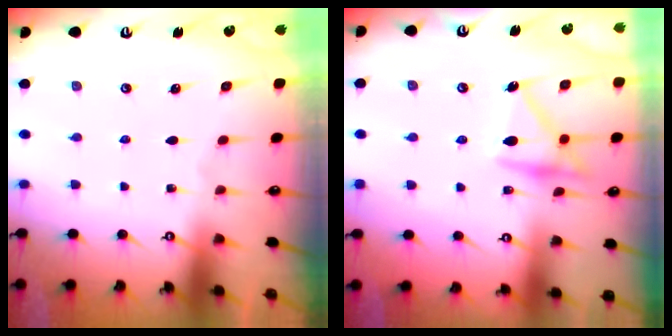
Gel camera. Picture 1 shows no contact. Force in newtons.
{"total": 17.5, "press": 17.4, "slide": 1.2}